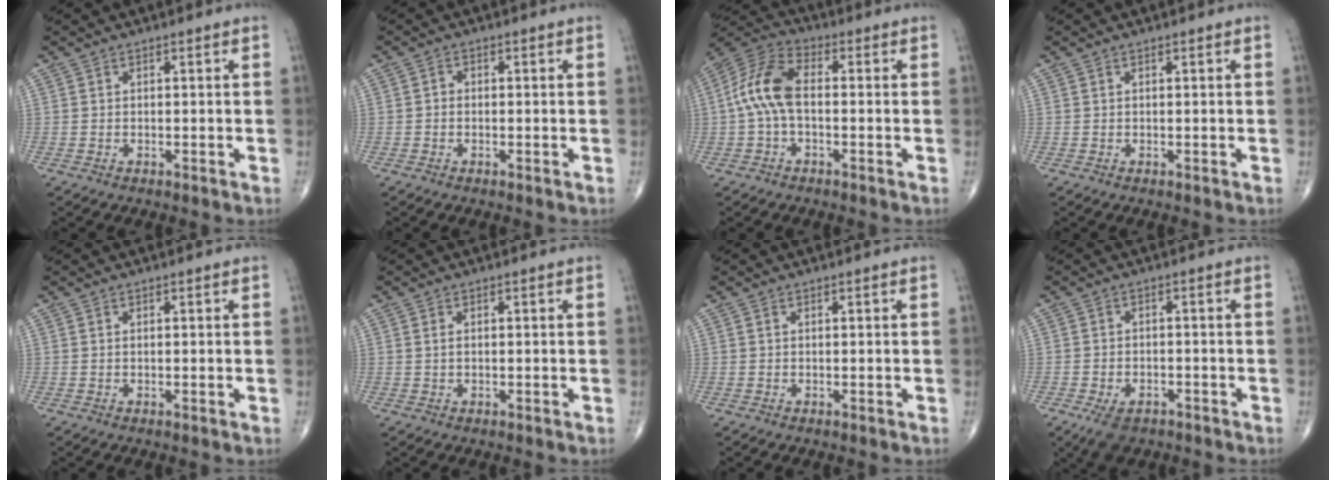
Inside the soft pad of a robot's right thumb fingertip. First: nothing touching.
{"total": 1.1, "force": [-0.4, 0.9, 0.5], "torque": [-0.002, 0.003, -0.010]}
{"total": 10.1, "force": [-0.5, 5.4, 8.6], "torque": [-0.182, 0.031, -0.019]}
{"total": 0.0}
{"total": 0.0}
{"total": 0.8, "force": [0.2, 0.4, 0.7], "torque": [-0.015, 0.001, 0.003]}
{"total": 0.0}
{"total": 5.2, "force": [-3.3, 3.0, 2.7], "torque": [-0.048, 0.007, -0.053]}